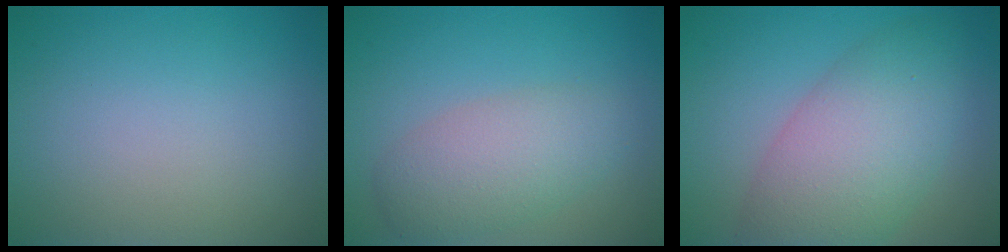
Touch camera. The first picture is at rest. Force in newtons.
{"total": 4.2, "press": 4.2, "slide": 0.0}
{"total": 7.5, "press": 7.5, "slide": 0.5}